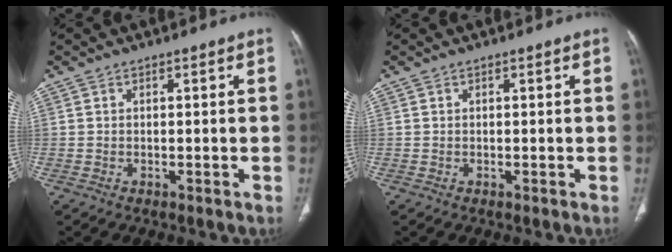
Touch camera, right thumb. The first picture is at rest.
{"total": 0.0}